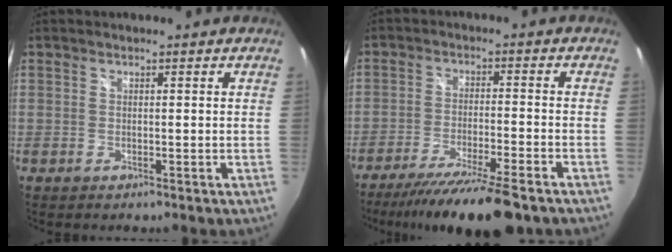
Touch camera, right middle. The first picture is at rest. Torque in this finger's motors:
{"motor_torque": [1.07, -1.07, 0.20, 0.07]}